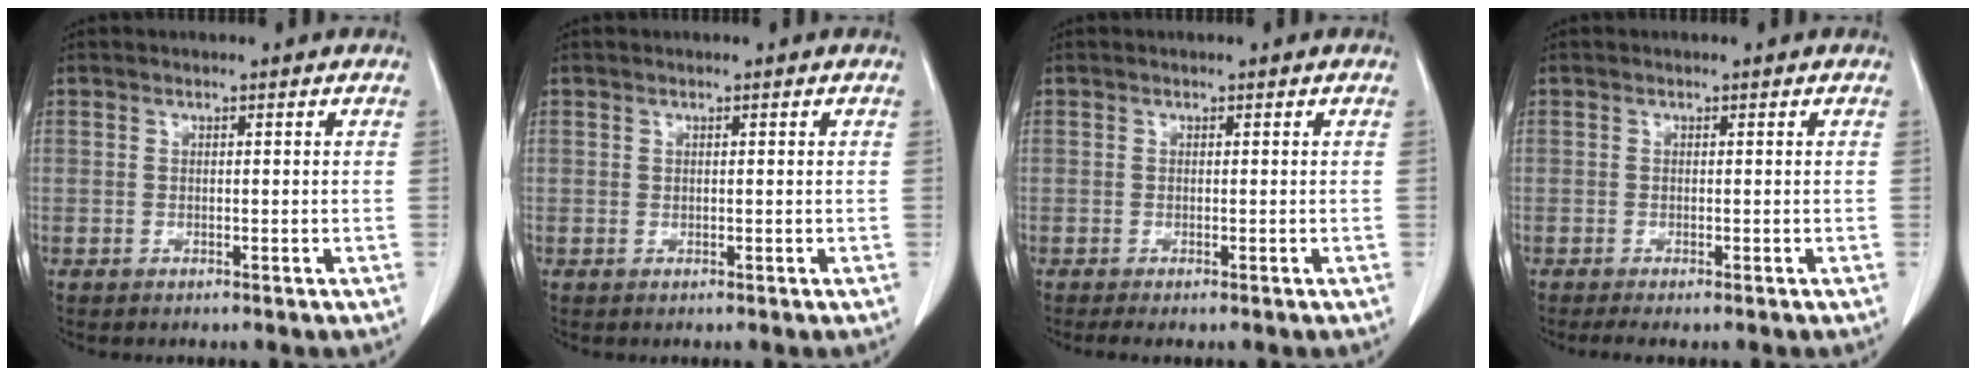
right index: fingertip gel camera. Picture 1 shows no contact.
{"total": 0.0}
{"total": 0.7, "force": [-0.5, 0.1, 0.5], "torque": [-0.011, -0.003, -0.009]}
{"total": 1.4, "force": [-1.1, 0.1, 0.9], "torque": [-0.013, -0.003, -0.017]}